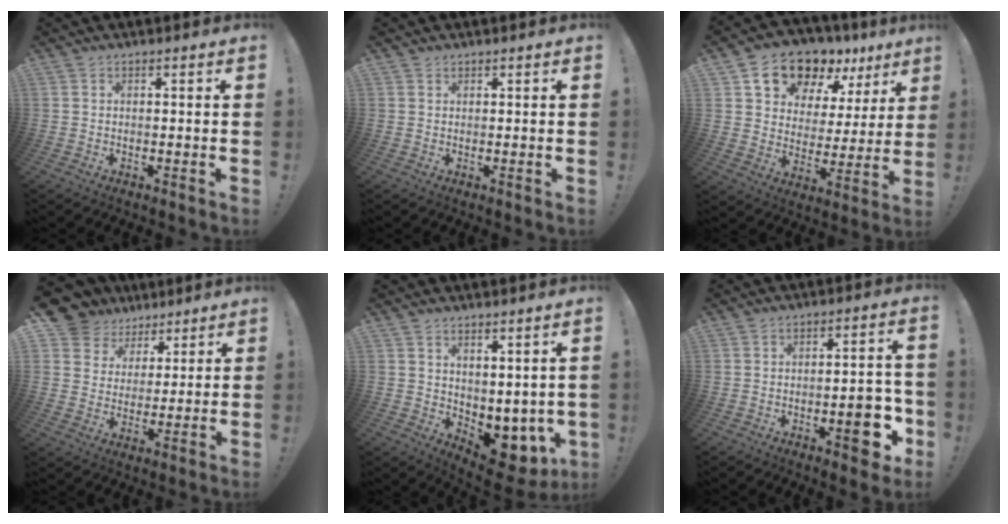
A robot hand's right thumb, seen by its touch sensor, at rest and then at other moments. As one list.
[{"total": 0.9, "force": [0.7, 0.4, 0.0], "torque": [0.005, -0.004, 0.014]}, {"total": 14.8, "force": [11.5, 7.9, 5.0], "torque": [-0.082, -0.091, 0.209]}, {"total": 9.9, "force": [6.4, 7.4, 1.6], "torque": [-0.030, -0.050, 0.130]}, {"total": 5.5, "force": [0.4, 4.3, 3.4], "torque": [-0.018, -0.027, 0.019]}, {"total": 10.5, "force": [-3.7, 4.1, 9.0], "torque": [-0.094, 0.011, -0.054]}]